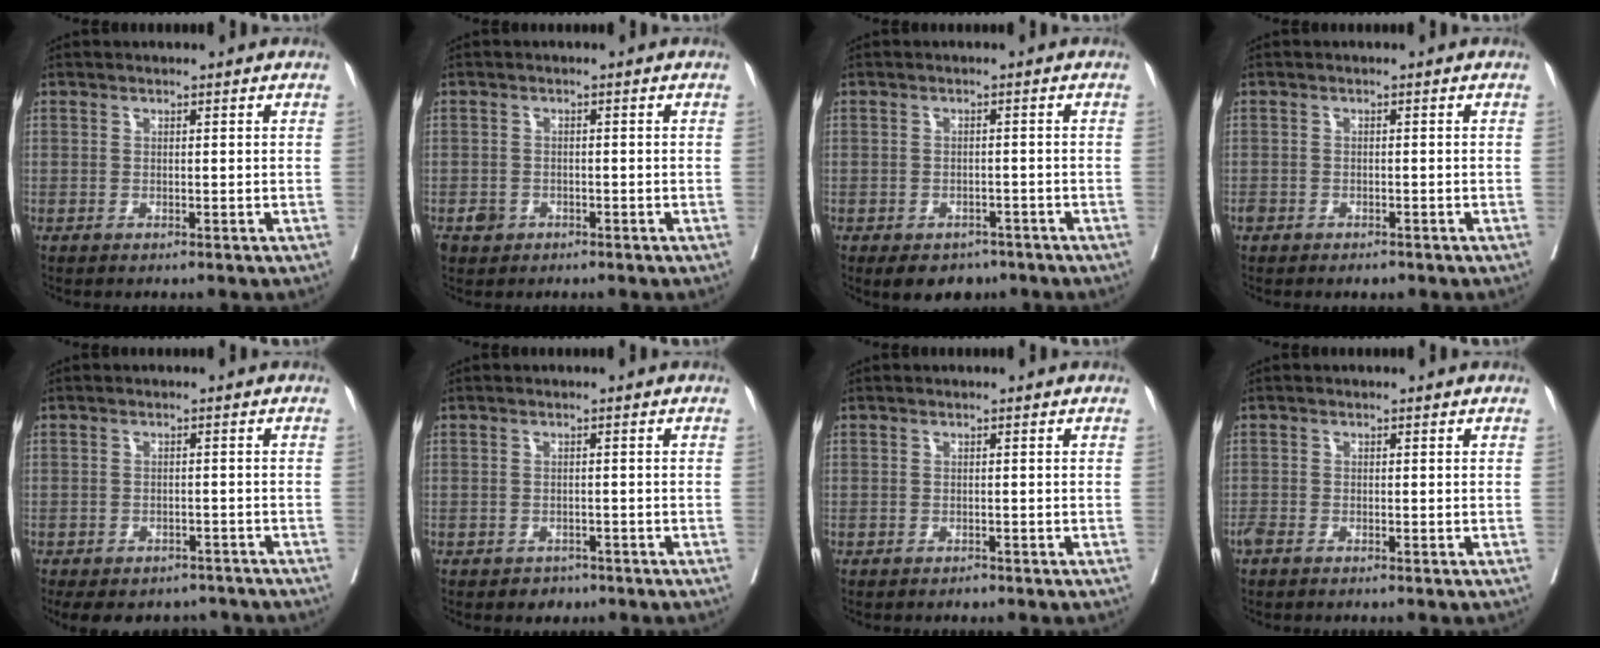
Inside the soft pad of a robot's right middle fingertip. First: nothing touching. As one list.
[{"total": 2.1, "force": [-1.1, 1.7, 0.4], "torque": [-0.009, 0.005, -0.016]}, {"total": 5.7, "force": [-4.2, 3.4, 1.9], "torque": [-0.013, 0.007, -0.055]}, {"total": 2.2, "force": [-1.5, 1.3, 0.9], "torque": [-0.016, -0.001, -0.020]}, {"total": 8.9, "force": [-7.5, 4.4, 2.0], "torque": [-0.023, 0.007, -0.091]}, {"total": 2.1, "force": [-1.5, 1.4, 0.2], "torque": [-0.006, 0.004, -0.019]}, {"total": 0.6, "force": [-0.5, 0.3, 0.2], "torque": [-0.007, -0.001, -0.008]}, {"total": 1.5, "force": [-1.1, 0.6, 0.7], "torque": [-0.023, -0.003, -0.023]}]